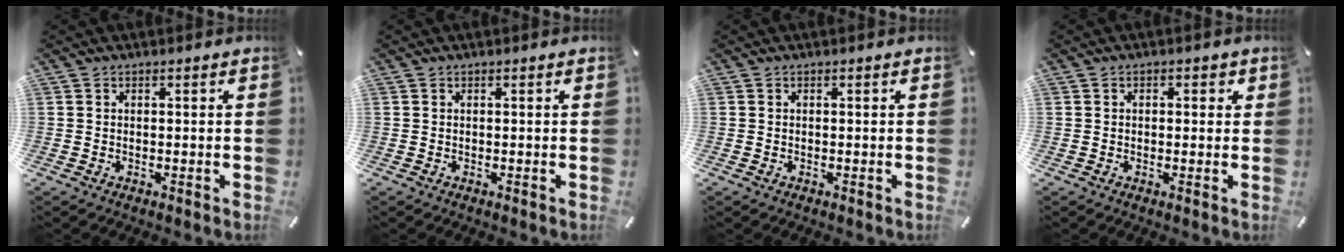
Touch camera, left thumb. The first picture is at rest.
{"total": 0.0}
{"total": 0.0}
{"total": 1.4, "force": [0.0, 1.1, 0.9], "torque": [-0.010, 0.004, -0.004]}